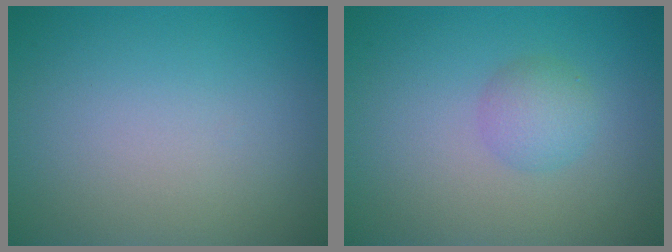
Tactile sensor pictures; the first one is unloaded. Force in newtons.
{"total": 2.1, "press": 2.1, "slide": 0.0}